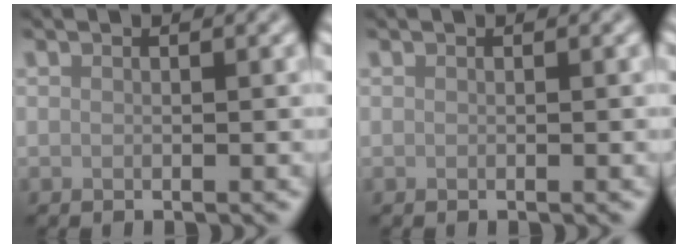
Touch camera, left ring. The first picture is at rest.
{"total": 0.0}